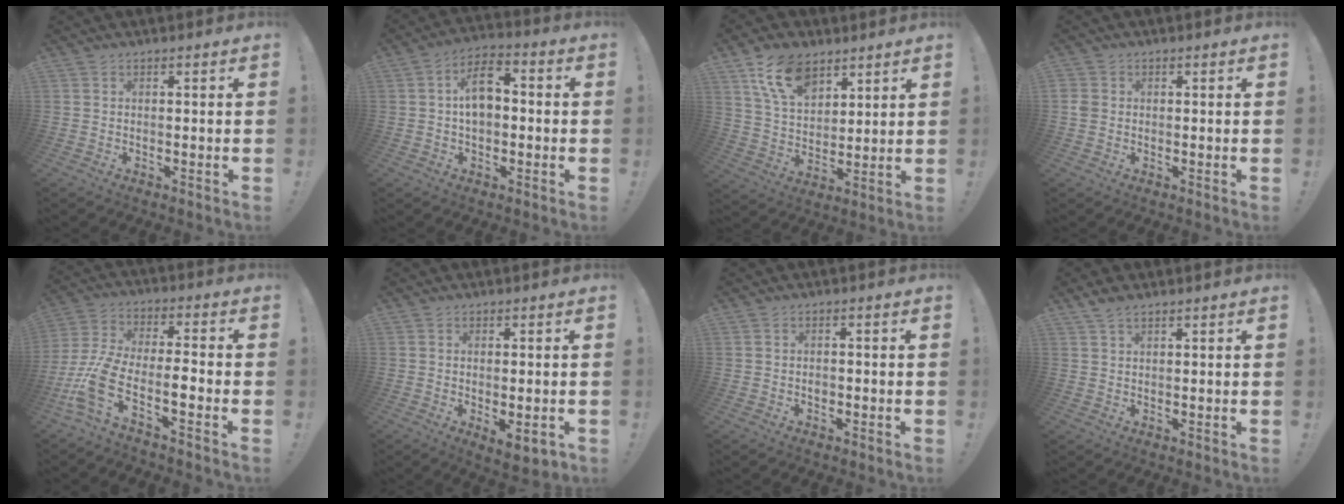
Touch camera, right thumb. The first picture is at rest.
{"total": 9.2, "force": [0.0, 5.8, 7.1], "torque": [-0.106, 0.017, 0.003]}
{"total": 13.7, "force": [8.5, 7.9, 7.2], "torque": [-0.132, -0.032, 0.163]}
{"total": 2.2, "force": [-0.1, 1.9, 1.1], "torque": [-0.019, 0.005, 0.001]}
{"total": 12.6, "force": [-5.5, 5.4, 10.0], "torque": [-0.217, 0.017, -0.096]}
{"total": 4.7, "force": [0.3, 1.2, 4.5], "torque": [-0.060, -0.014, 0.015]}
{"total": 1.2, "force": [-0.7, 0.7, 0.6], "torque": [-0.014, 0.004, -0.012]}
{"total": 3.3, "force": [2.5, 1.2, 1.8], "torque": [-0.029, -0.009, 0.046]}